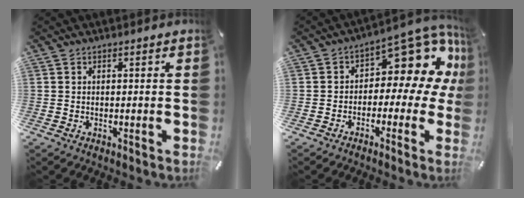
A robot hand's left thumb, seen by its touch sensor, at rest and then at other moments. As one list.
[{"total": 11.7, "force": [5.7, 6.0, 8.2], "torque": [-0.102, -0.053, 0.091]}]